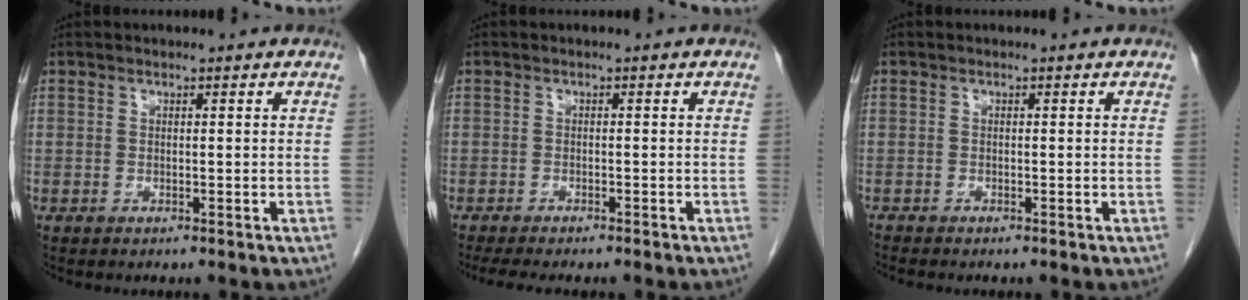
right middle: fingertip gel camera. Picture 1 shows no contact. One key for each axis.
{"total": 7.1, "fx": -5.9, "fy": 1.2, "fz": 3.8, "tx": -0.047, "ty": -0.012, "tz": -0.082}
{"total": 0.8, "fx": -0.8, "fy": -0.1, "fz": 0.2, "tx": -0.010, "ty": -0.002, "tz": -0.017}